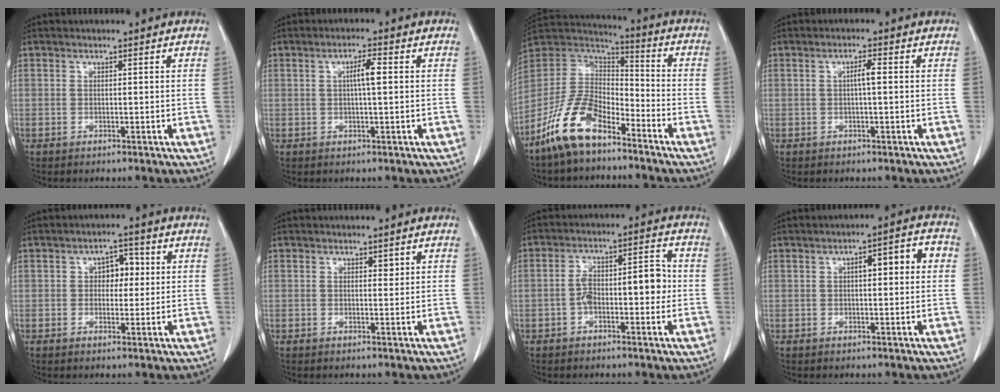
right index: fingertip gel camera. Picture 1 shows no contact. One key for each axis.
{"total": 3.2, "fx": 0.4, "fy": 0.2, "fz": 3.2, "tx": -0.056, "ty": 0.004, "tz": 0.006}
{"total": 13.1, "fx": -8.8, "fy": 5.6, "fz": 7.9, "tx": -0.168, "ty": 0.015, "tz": -0.175}
{"total": 2.0, "fx": 0.1, "fy": 0.1, "fz": 2.0, "tx": -0.035, "ty": 0.004, "tz": 0.001}
{"total": 4.1, "fx": 0.7, "fy": 2.5, "fz": 3.2, "tx": -0.042, "ty": 0.014, "tz": 0.009}
{"total": 0.8, "fx": 0.4, "fy": 0.4, "fz": 0.5, "tx": -0.005, "ty": -0.003, "tz": 0.005}
{"total": 8.1, "fx": -1.1, "fy": 3.2, "fz": 7.4, "tx": -0.121, "ty": 0.038, "tz": -0.016}
{"total": 5.8, "fx": 0.9, "fy": 1.3, "fz": 5.6, "tx": -0.081, "ty": 0.024, "tz": 0.010}